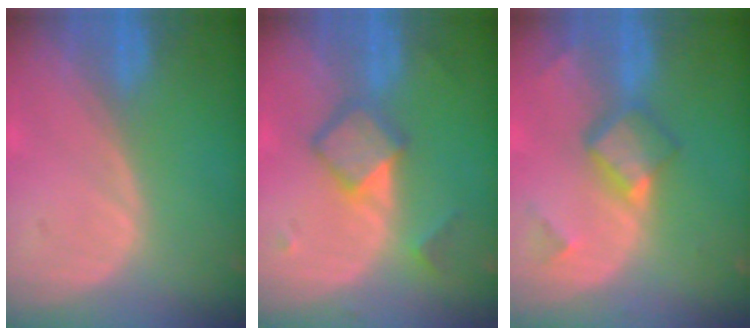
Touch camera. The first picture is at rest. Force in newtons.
{"total": 5.3, "press": 5.3, "slide": 0.1}
{"total": 5.7, "press": 5.0, "slide": 2.8}